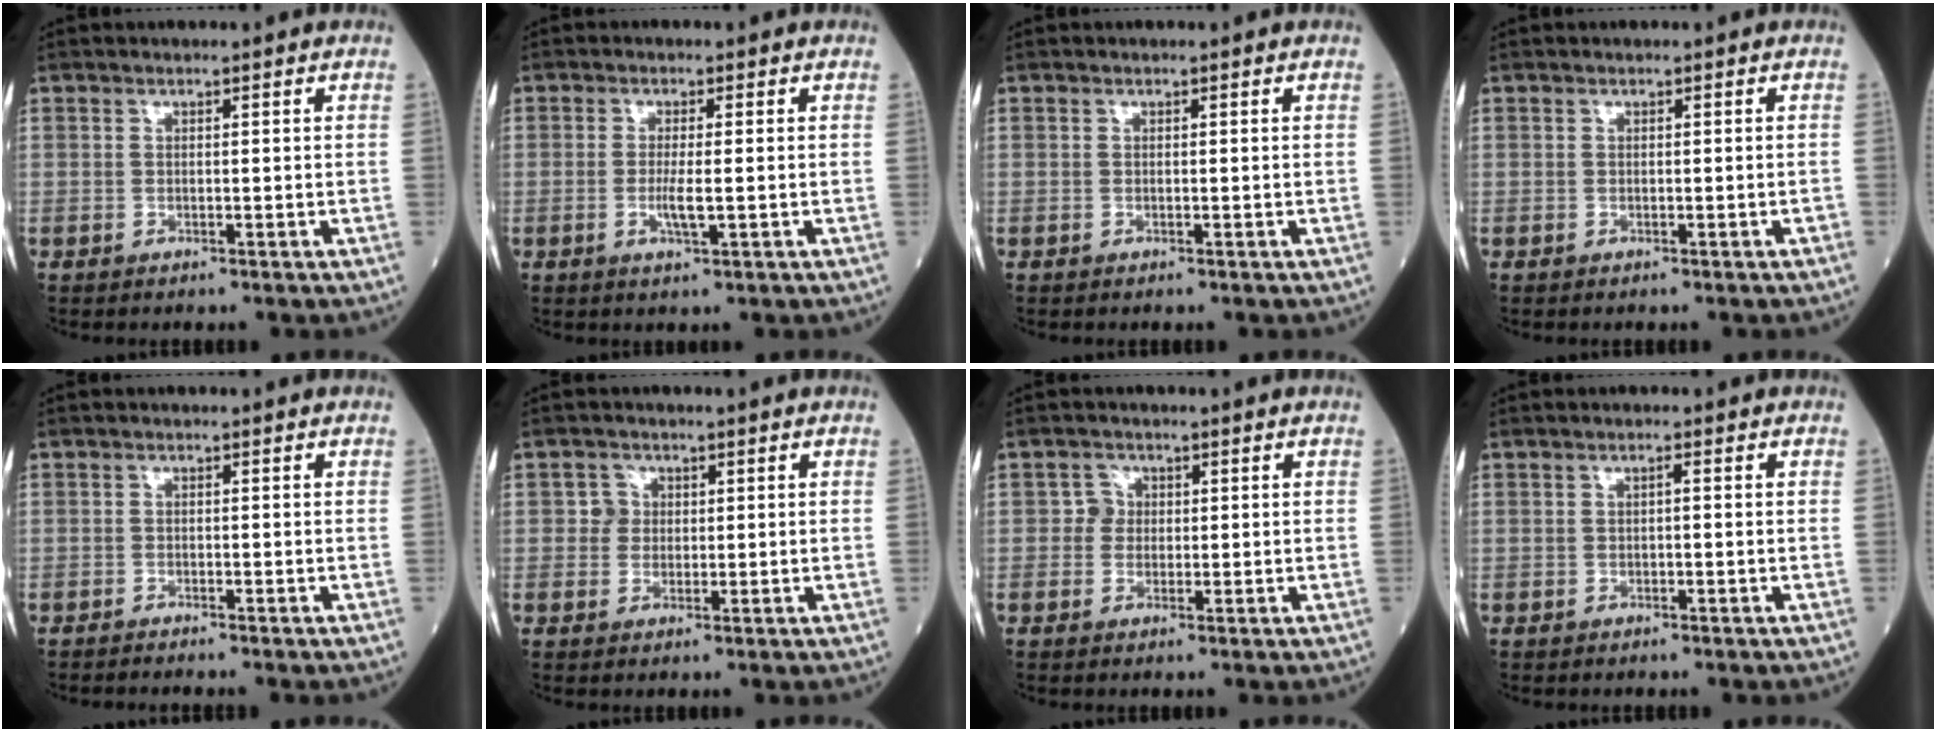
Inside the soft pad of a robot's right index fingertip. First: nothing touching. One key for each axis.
{"total": 3.0, "fx": -0.6, "fy": 0.1, "fz": 2.9, "tx": -0.061, "ty": -0.005, "tz": -0.012}
{"total": 0.0}
{"total": 0.0}
{"total": 1.7, "fx": -1.6, "fy": -0.3, "fz": 0.5, "tx": -0.010, "ty": -0.001, "tz": -0.025}
{"total": 2.1, "fx": 0.4, "fy": 2.0, "fz": 0.3, "tx": 0.001, "ty": 0.002, "tz": 0.003}
{"total": 1.8, "fx": 0.2, "fy": 1.7, "fz": 0.4, "tx": 0.001, "ty": 0.003, "tz": -0.001}
{"total": 0.6, "fx": 0.0, "fy": 0.0, "fz": 0.6, "tx": -0.010, "ty": 0.002, "tz": 0.000}